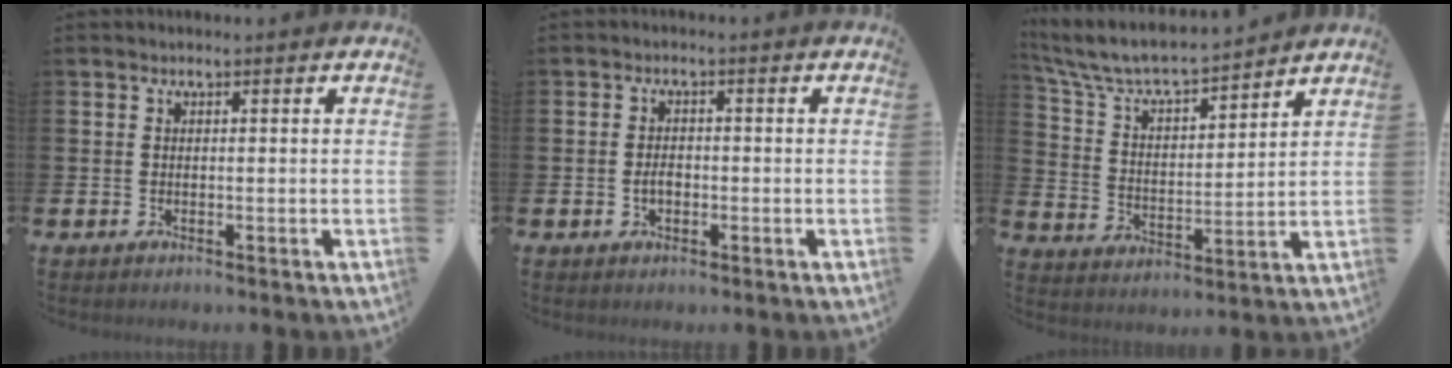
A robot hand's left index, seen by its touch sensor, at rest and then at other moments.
{"total": 1.9, "force": [-0.4, 1.2, 1.4], "torque": [-0.012, -0.001, -0.011]}
{"total": 7.5, "force": [7.0, 1.2, 2.4], "torque": [-0.083, -0.050, 0.119]}